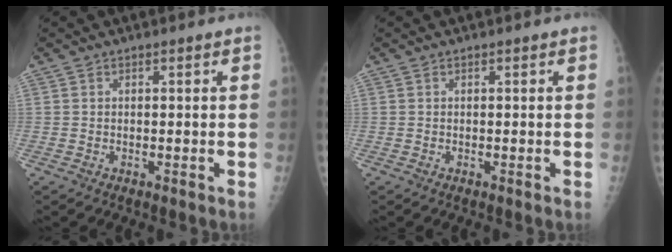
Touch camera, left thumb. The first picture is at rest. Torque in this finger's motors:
{"motor_torque": [0.00, 0.00, 0.00, 0.00, 0.00]}